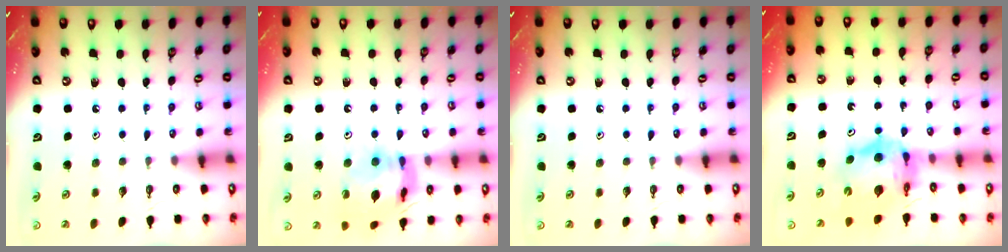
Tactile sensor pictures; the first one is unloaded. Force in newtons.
{"total": 14.2, "press": 14.1, "slide": 1.3}
{"total": 0.0}
{"total": 9.9, "press": 9.8, "slide": 1.2}